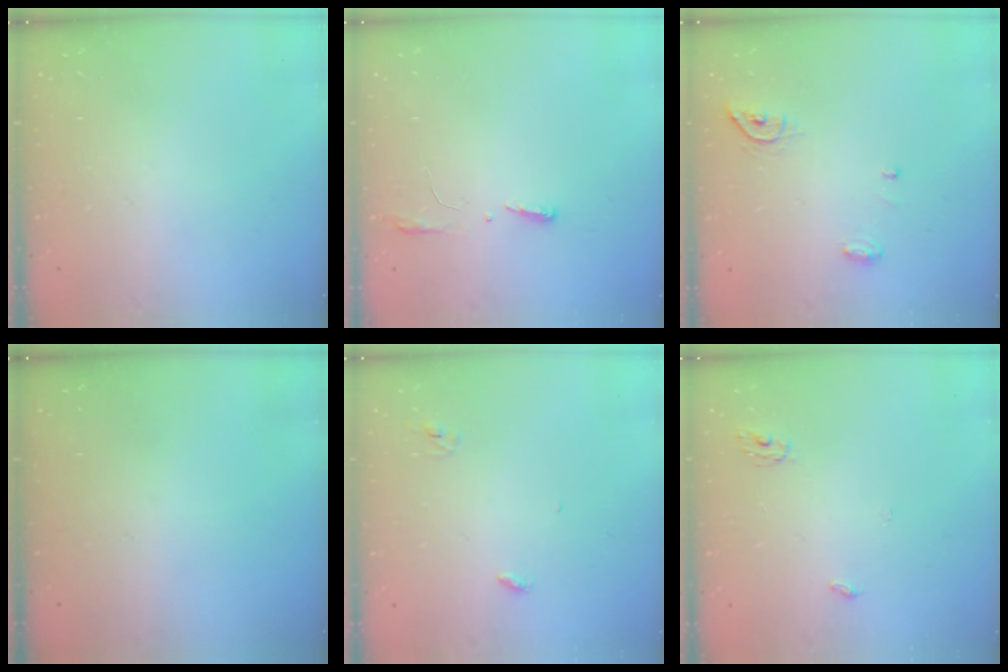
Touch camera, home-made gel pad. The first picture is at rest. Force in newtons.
{"total": 3.8, "press": 3.6, "slide": 1.2}
{"total": 5.2, "press": 5.2, "slide": 0.1}
{"total": 0.0}
{"total": 2.8, "press": 2.8, "slide": 0.2}
{"total": 2.8, "press": 2.8, "slide": 0.2}